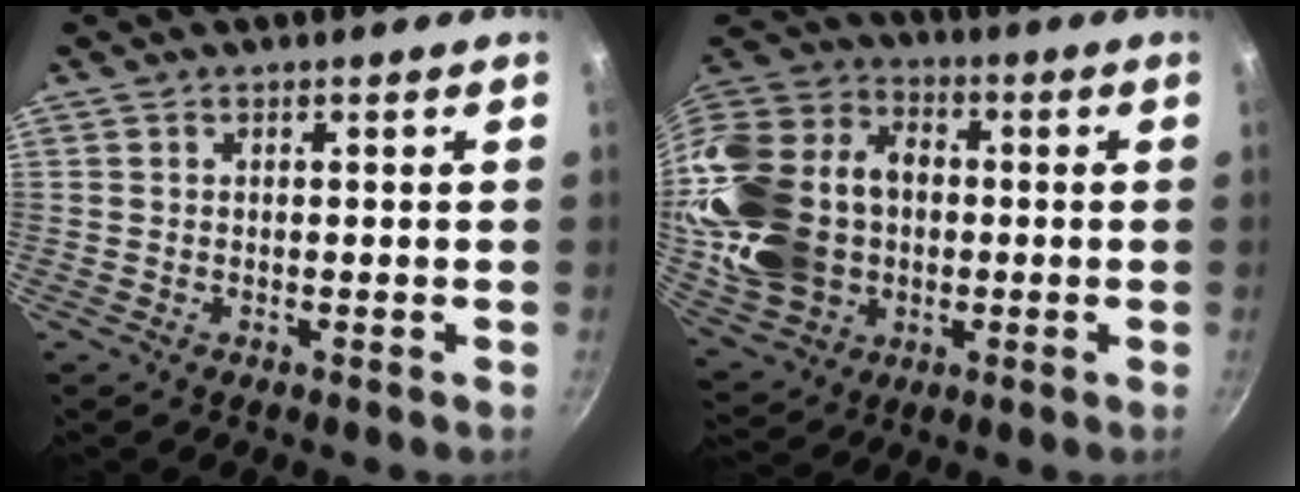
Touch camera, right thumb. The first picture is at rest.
{"total": 25.9, "force": [-0.7, 19.7, 16.7], "torque": [-0.323, 0.041, 0.005]}